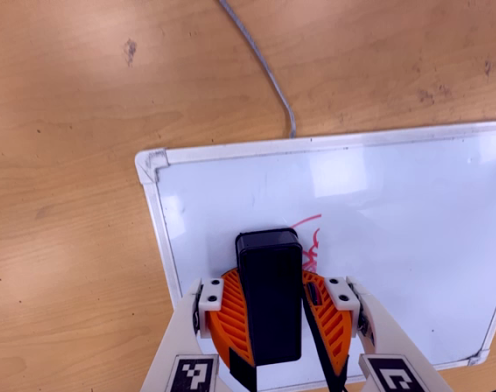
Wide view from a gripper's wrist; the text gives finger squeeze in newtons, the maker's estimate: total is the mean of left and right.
{"total": 13.8, "left": 16.1, "right": 11.5}